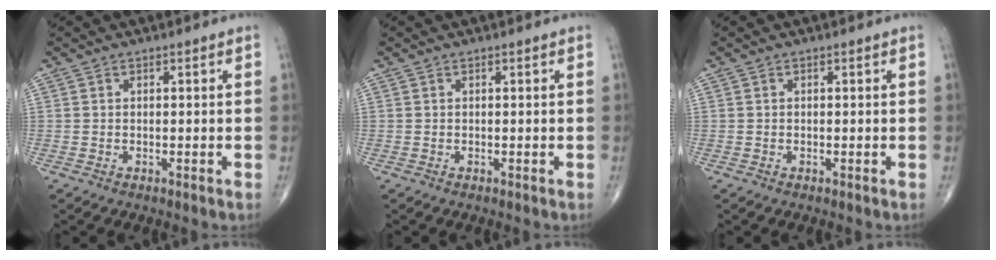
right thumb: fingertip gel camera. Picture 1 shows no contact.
{"total": 0.0}
{"total": 0.0}